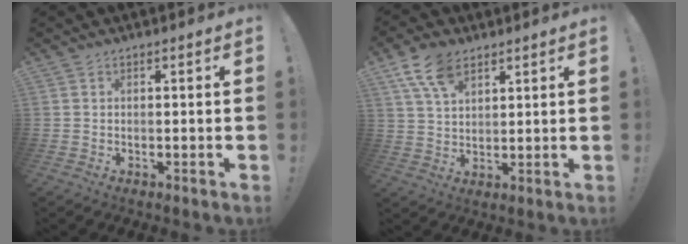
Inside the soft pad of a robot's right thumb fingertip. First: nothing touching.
{"total": 9.7, "force": [5.7, 5.2, 5.9], "torque": [-0.105, -0.014, 0.110]}